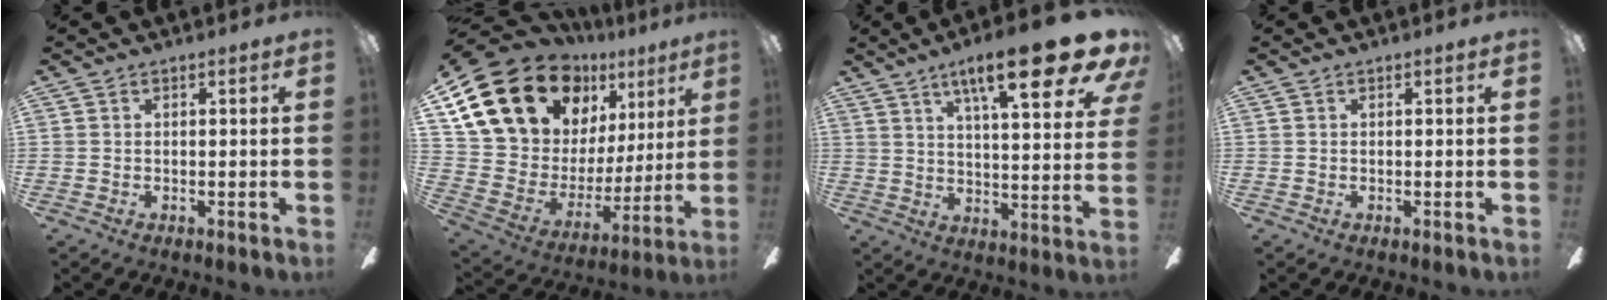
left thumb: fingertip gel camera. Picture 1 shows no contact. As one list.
[{"total": 21.9, "force": [14.0, 13.4, 10.3], "torque": [-0.210, -0.088, 0.275]}, {"total": 21.4, "force": [12.7, 5.0, 16.6], "torque": [-0.235, -0.072, 0.188]}, {"total": 0.0}]